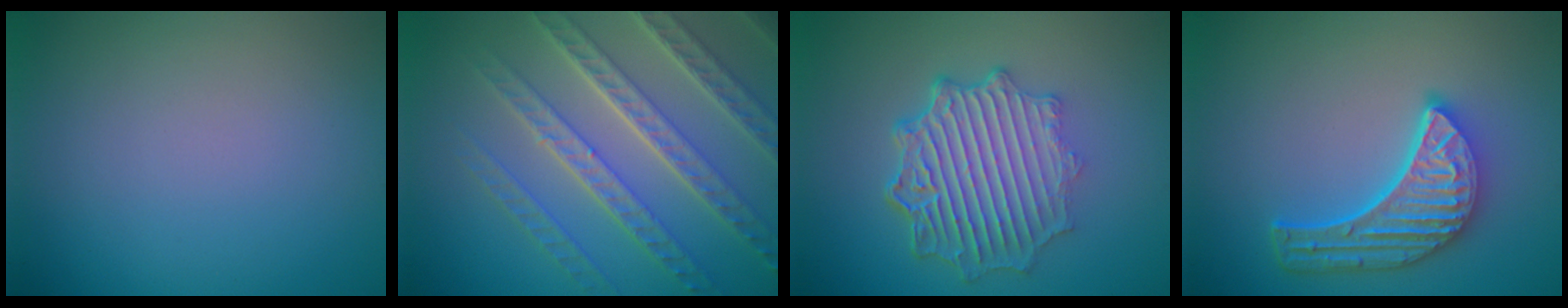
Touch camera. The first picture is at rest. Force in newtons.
{"total": 7.6, "press": 5.6, "slide": 5.2}
{"total": 7.1, "press": 5.3, "slide": 4.7}
{"total": 5.7, "press": 4.3, "slide": 3.7}